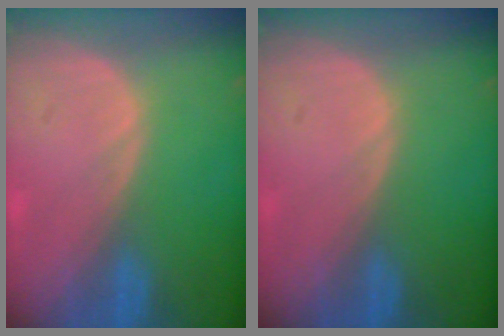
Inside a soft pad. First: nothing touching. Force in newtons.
{"total": 0.0}